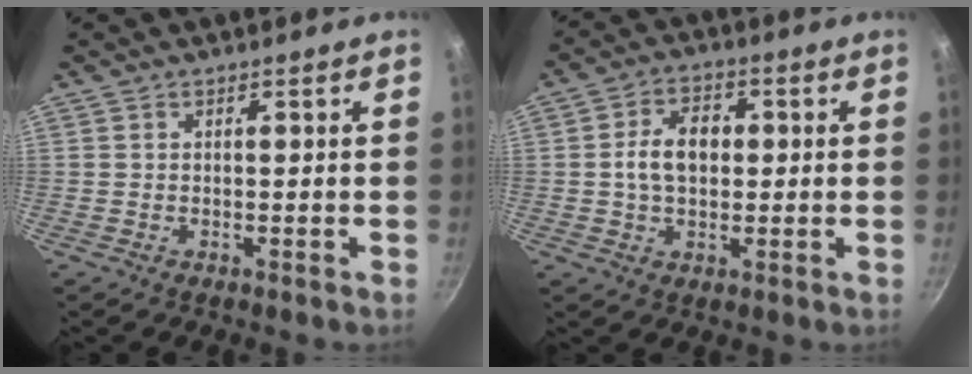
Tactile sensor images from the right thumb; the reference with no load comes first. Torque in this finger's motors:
{"motor_torque": [0.76, 1.57, 0.86, -0.37, 0.05]}